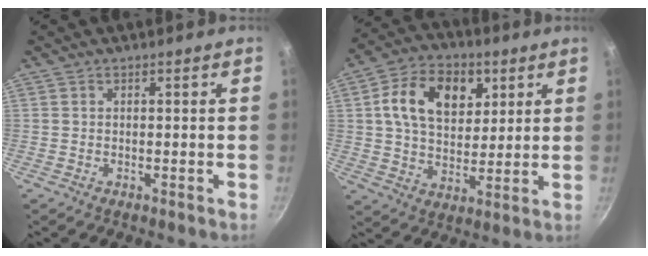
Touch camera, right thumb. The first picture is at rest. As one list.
[{"total": 15.3, "force": [4.8, 10.5, 10.0], "torque": [-0.138, -0.004, 0.072]}]